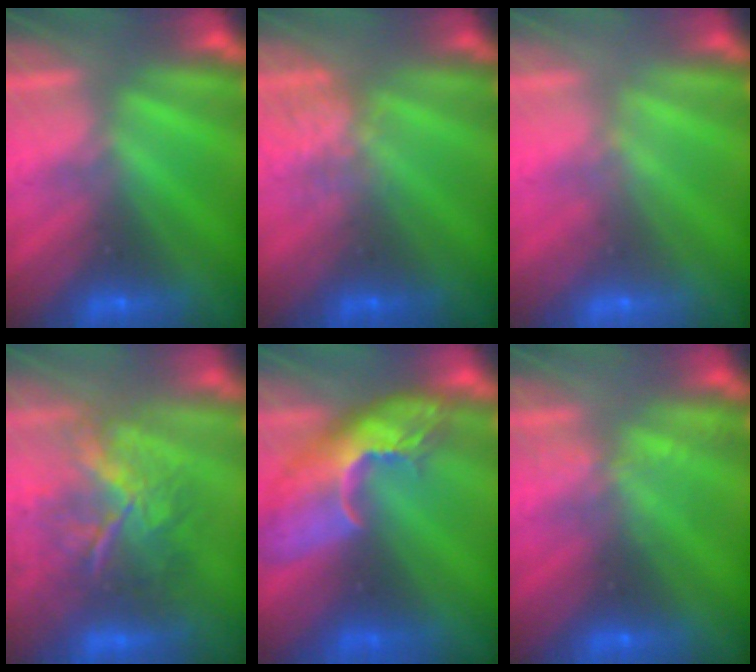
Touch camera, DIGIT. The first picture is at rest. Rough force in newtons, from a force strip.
{"total": 2.5}
{"total": 1.7}
{"total": 7.8}
{"total": 9.3}
{"total": 2.1}